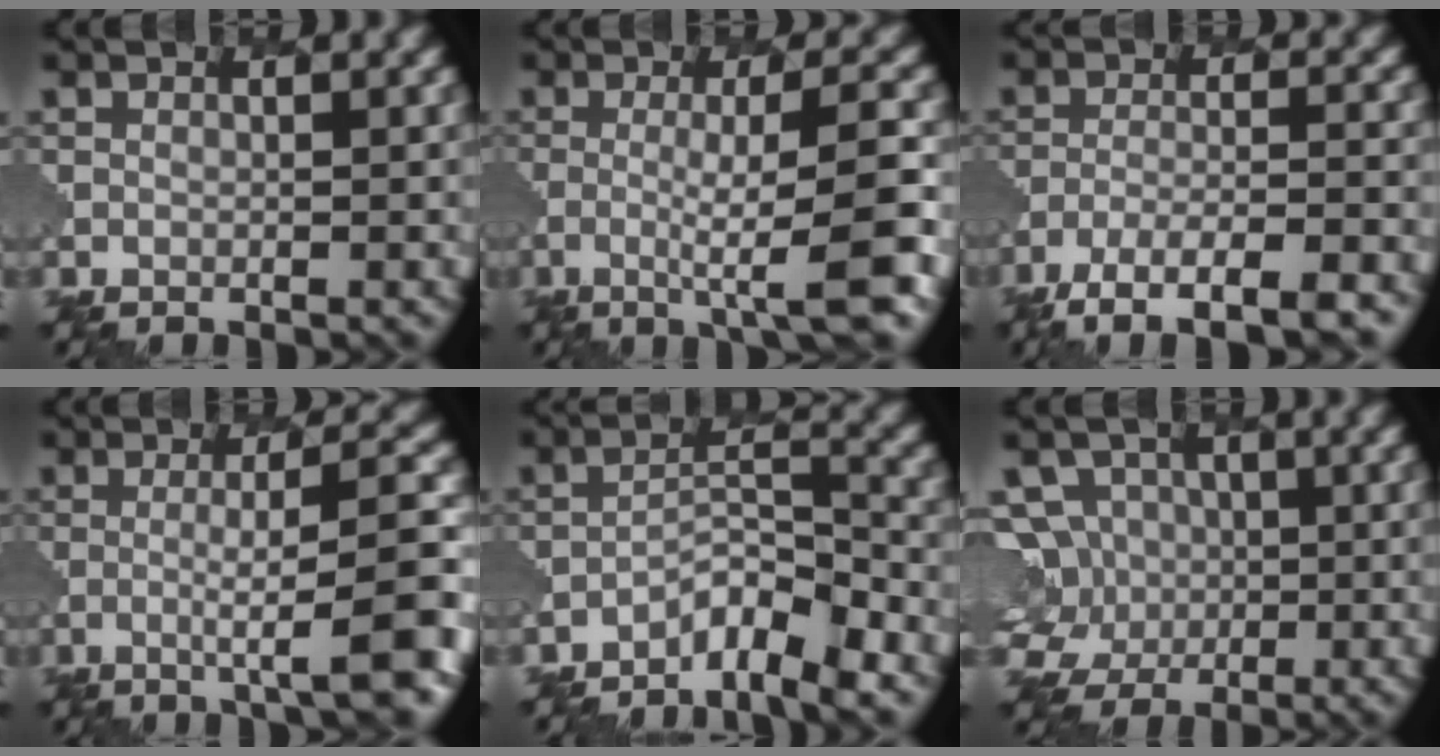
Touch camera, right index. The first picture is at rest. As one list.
[{"total": 6.8, "force": [-1.5, 1.1, 6.6], "torque": [-0.098, 0.001, -0.036]}, {"total": 7.3, "force": [-5.6, 1.6, 4.5], "torque": [-0.076, -0.001, -0.100]}, {"total": 7.7, "force": [-1.7, 1.2, 7.4], "torque": [-0.102, 0.011, -0.039]}, {"total": 4.2, "force": [-3.2, 0.7, 2.5], "torque": [-0.044, 0.007, -0.064]}, {"total": 7.3, "force": [1.1, 6.6, 3.1], "torque": [-0.074, 0.032, -0.011]}]